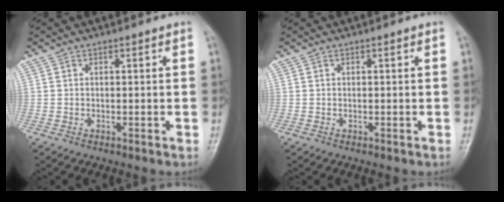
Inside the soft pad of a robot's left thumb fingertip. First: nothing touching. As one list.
[{"total": 0.0}]